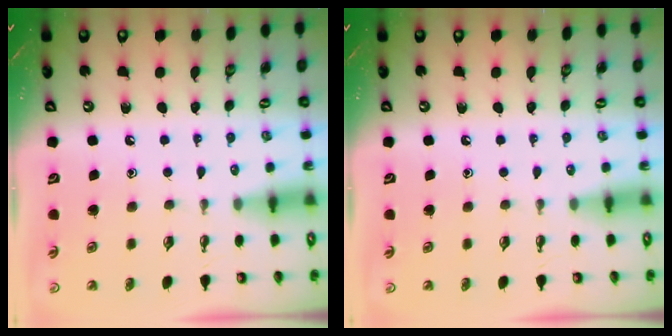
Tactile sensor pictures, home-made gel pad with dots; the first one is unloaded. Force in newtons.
{"total": 0.0}